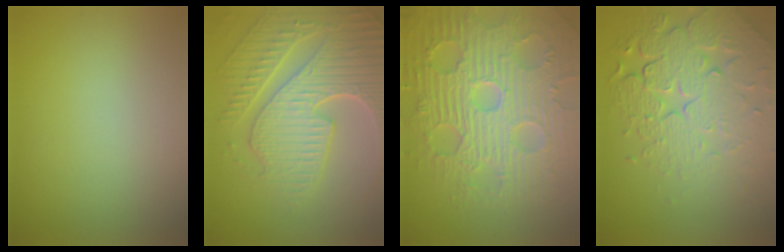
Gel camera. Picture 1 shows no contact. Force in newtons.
{"total": 9.1, "press": 6.5, "slide": 6.4}
{"total": 9.2, "press": 6.8, "slide": 6.2}
{"total": 8.0, "press": 5.6, "slide": 5.6}